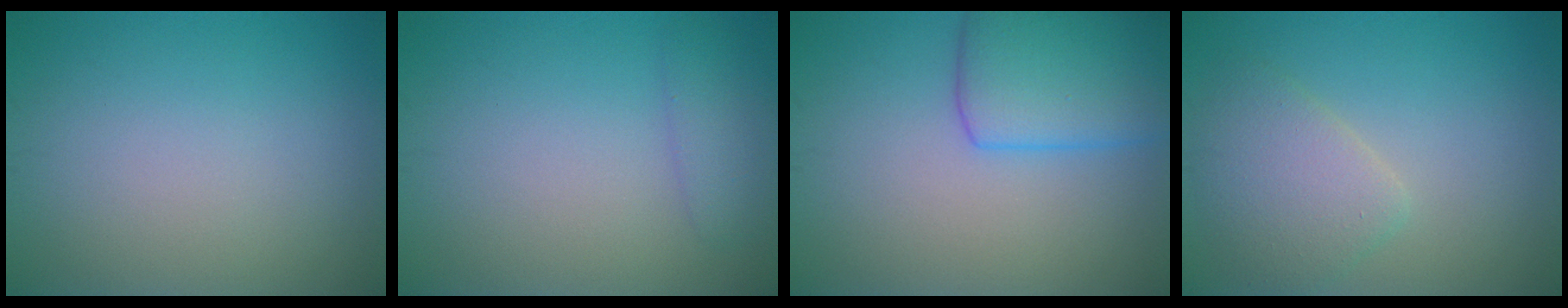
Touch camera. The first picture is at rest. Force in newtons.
{"total": 1.7, "press": 1.6, "slide": 0.2}
{"total": 5.7, "press": 5.7, "slide": 0.2}
{"total": 3.6, "press": 3.6, "slide": 0.2}